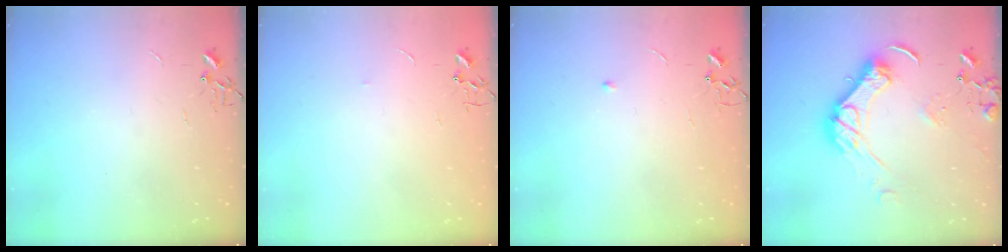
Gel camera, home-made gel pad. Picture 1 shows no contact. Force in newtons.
{"total": 2.6, "press": 2.5, "slide": 0.4}
{"total": 4.1, "press": 4.0, "slide": 0.6}
{"total": 15.0, "press": 14.9, "slide": 1.4}